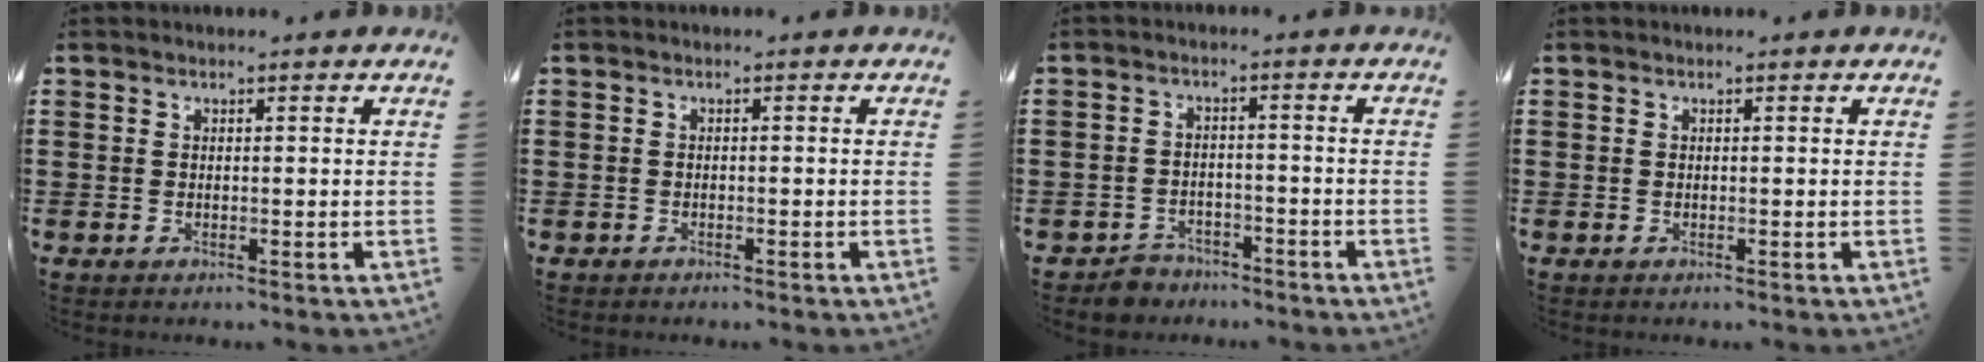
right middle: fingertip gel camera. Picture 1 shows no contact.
{"total": 0.6, "force": [-0.6, 0.2, 0.0], "torque": [-0.001, 0.000, -0.013]}
{"total": 3.4, "force": [-3.2, 0.9, -0.1], "torque": [-0.005, 0.004, -0.067]}
{"total": 0.0}